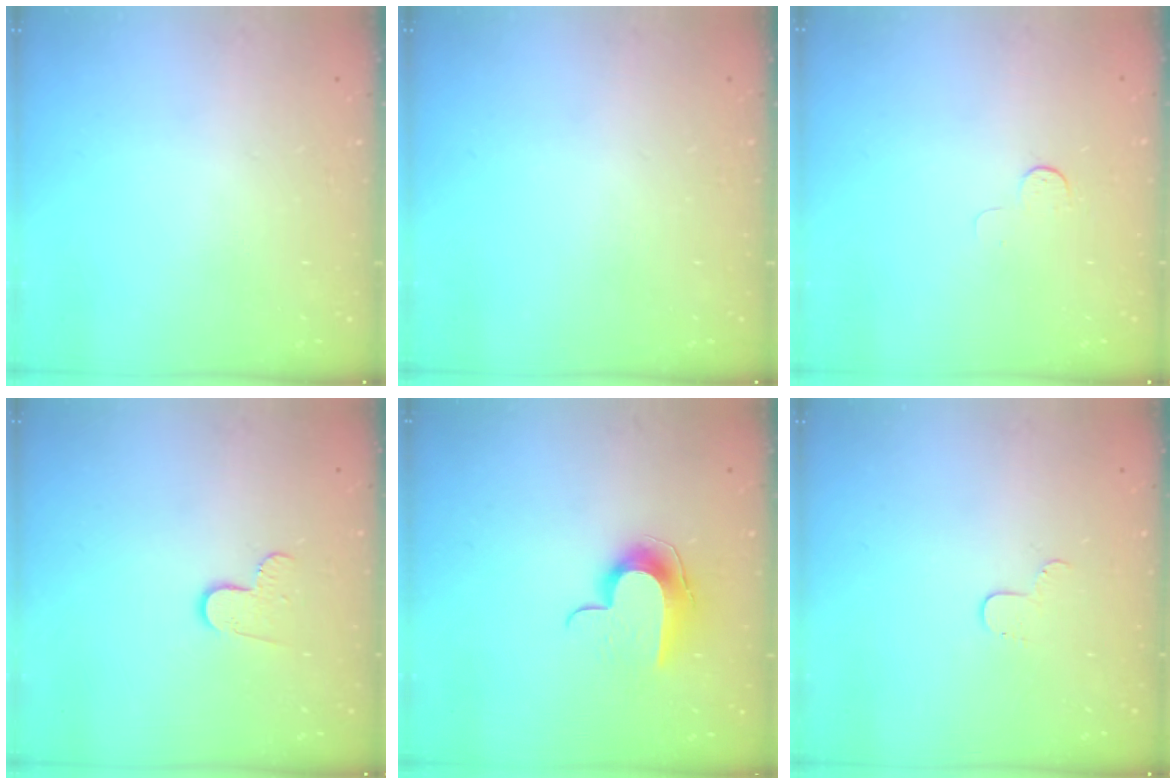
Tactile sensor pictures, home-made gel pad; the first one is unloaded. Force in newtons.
{"total": 0.0}
{"total": 3.9, "press": 3.8, "slide": 0.4}
{"total": 6.0, "press": 6.0, "slide": 0.6}
{"total": 9.9, "press": 9.9, "slide": 0.1}
{"total": 4.2, "press": 4.2, "slide": 0.4}